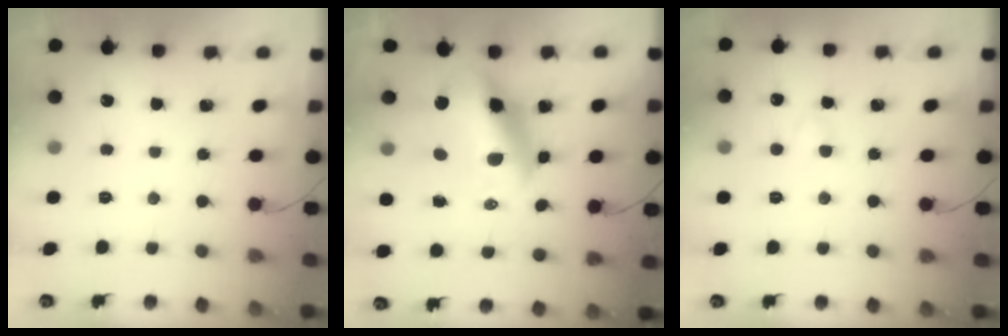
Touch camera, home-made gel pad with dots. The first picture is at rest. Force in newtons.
{"total": 12.5, "press": 12.1, "slide": 3.1}
{"total": 2.0, "press": 1.8, "slide": 0.9}